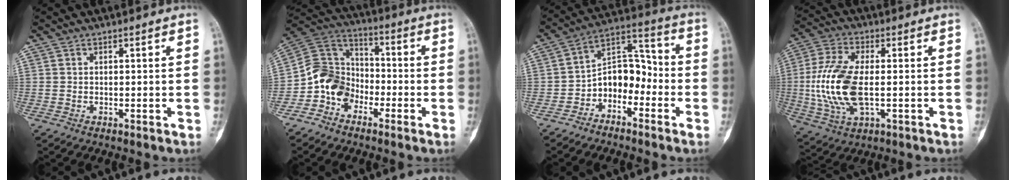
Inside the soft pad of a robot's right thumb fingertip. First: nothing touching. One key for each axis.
{"total": 10.6, "fx": -4.8, "fy": 8.2, "fz": 4.6, "tx": -0.065, "ty": 0.067, "tz": -0.104}
{"total": 9.8, "fx": -3.8, "fy": 6.9, "fz": 5.8, "tx": -0.061, "ty": 0.068, "tz": -0.080}
{"total": 15.1, "fx": -1.0, "fy": 7.5, "fz": 13.1, "tx": -0.285, "ty": 0.002, "tz": -0.014}